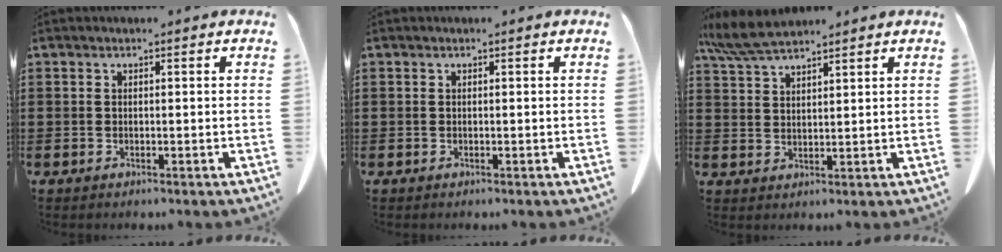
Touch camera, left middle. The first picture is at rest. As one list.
[{"total": 0.0}, {"total": 6.0, "force": [5.0, 1.0, 3.1], "torque": [-0.074, -0.009, 0.097]}]